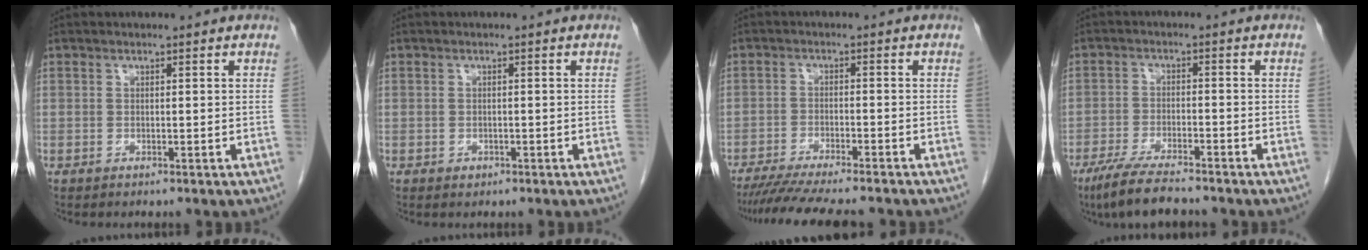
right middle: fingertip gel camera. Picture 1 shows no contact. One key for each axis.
{"total": 0.8, "fx": -0.4, "fy": 0.6, "fz": 0.2, "tx": -0.007, "ty": 0.001, "tz": -0.004}
{"total": 12.8, "fx": -11.2, "fy": 1.0, "fz": 6.1, "tx": -0.088, "ty": -0.022, "tz": -0.166}
{"total": 8.6, "fx": -7.0, "fy": 1.1, "fz": 4.9, "tx": -0.090, "ty": -0.023, "tz": -0.119}